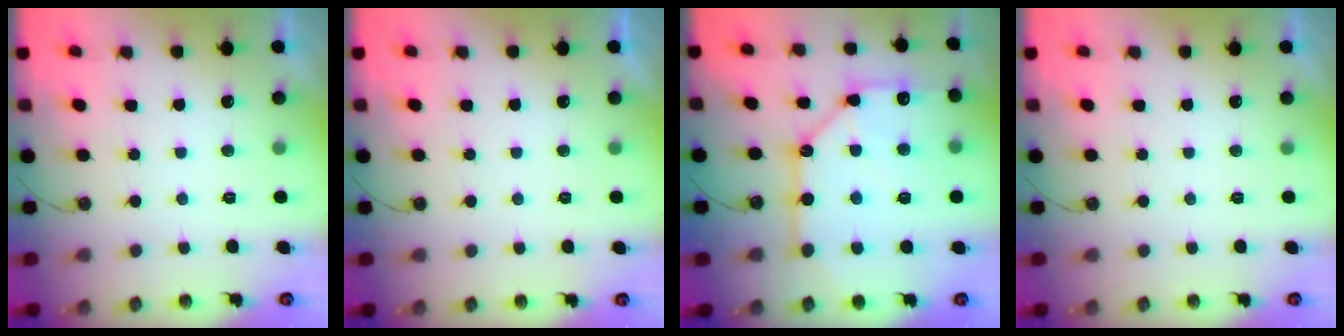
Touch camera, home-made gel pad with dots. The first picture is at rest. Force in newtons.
{"total": 0.0}
{"total": 16.2, "press": 16.1, "slide": 1.9}
{"total": 0.0}